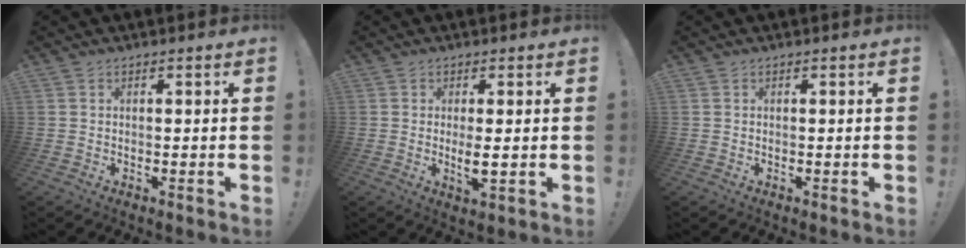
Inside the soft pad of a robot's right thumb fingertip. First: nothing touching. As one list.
[{"total": 4.1, "force": [0.2, 0.8, 4.0], "torque": [-0.062, -0.014, 0.000]}, {"total": 0.0}]